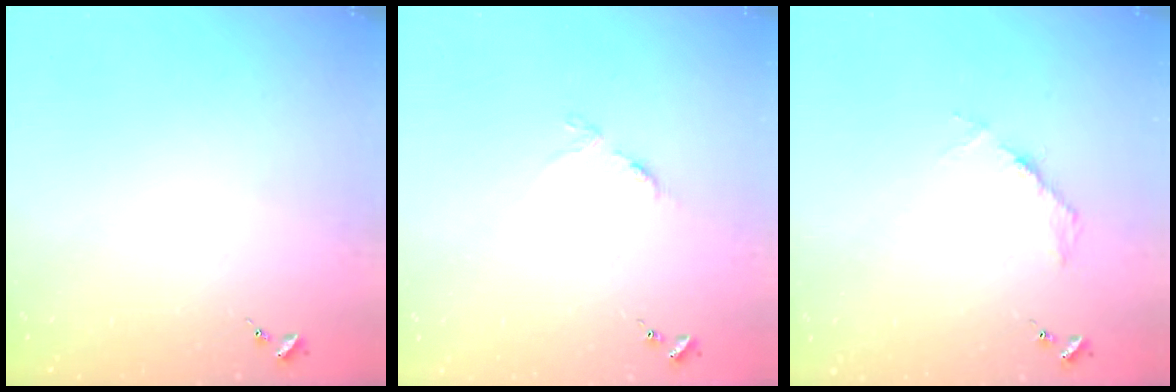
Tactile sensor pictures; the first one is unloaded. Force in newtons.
{"total": 3.2, "press": 3.2, "slide": 0.4}
{"total": 3.6, "press": 3.6, "slide": 0.5}